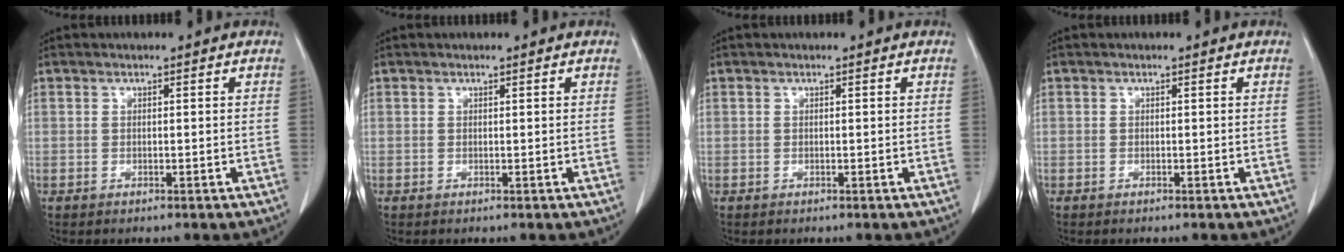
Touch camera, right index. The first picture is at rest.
{"total": 0.0}
{"total": 0.0}
{"total": 0.0}